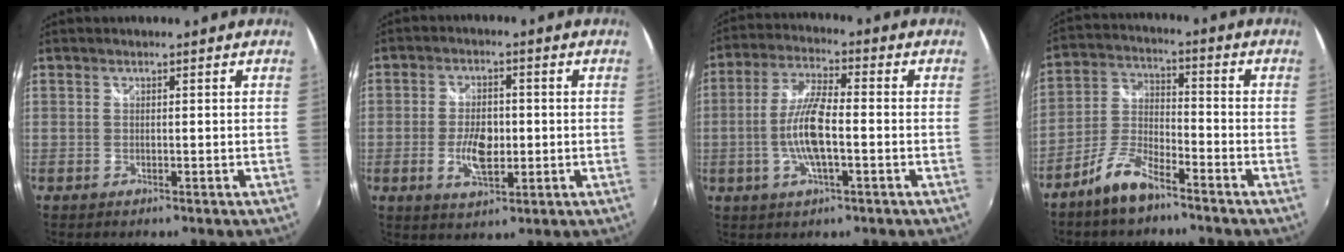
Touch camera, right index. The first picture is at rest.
{"total": 7.2, "force": [-1.3, 3.6, 6.1], "torque": [-0.120, -0.003, -0.022]}
{"total": 9.7, "force": [-2.1, 2.3, 9.2], "torque": [-0.187, 0.002, -0.043]}
{"total": 8.4, "force": [-6.4, 2.5, 4.8], "torque": [-0.114, 0.008, -0.126]}